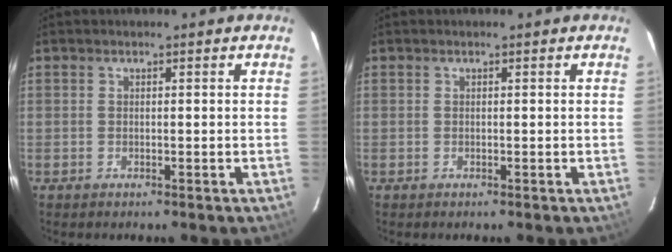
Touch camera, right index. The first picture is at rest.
{"total": 0.0}